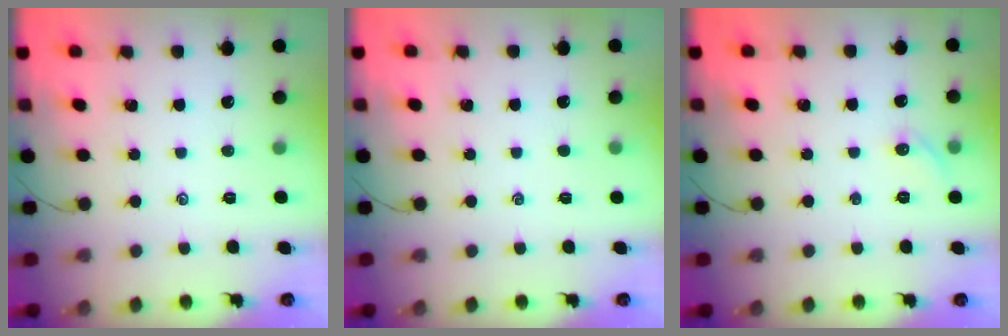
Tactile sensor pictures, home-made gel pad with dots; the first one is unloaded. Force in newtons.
{"total": 1.1, "press": 0.9, "slide": 0.5}
{"total": 5.2, "press": 5.0, "slide": 1.4}